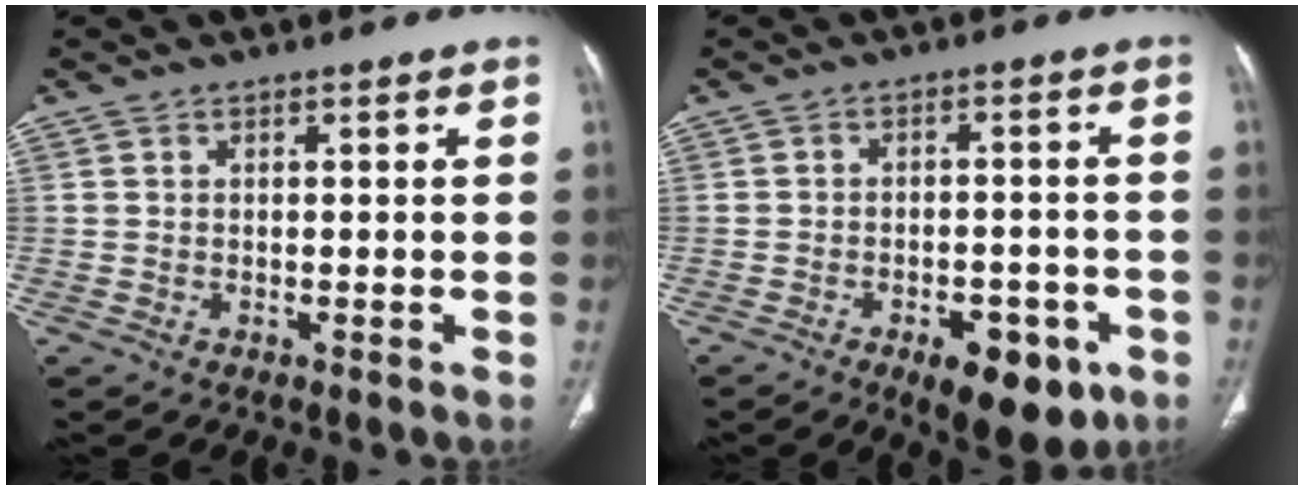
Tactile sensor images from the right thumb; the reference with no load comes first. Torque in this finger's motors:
{"motor_torque": [0.92, 1.23, -0.11, 0.05, 0.18]}